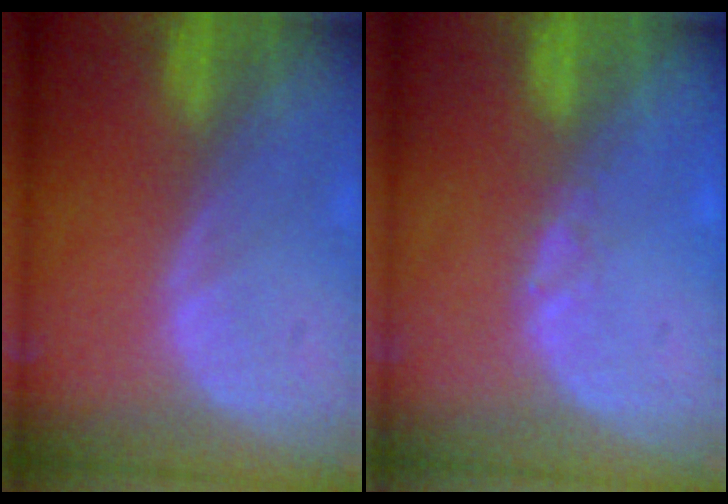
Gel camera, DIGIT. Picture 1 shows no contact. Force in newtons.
{"total": 0.9, "press": 0.8, "slide": 0.5}